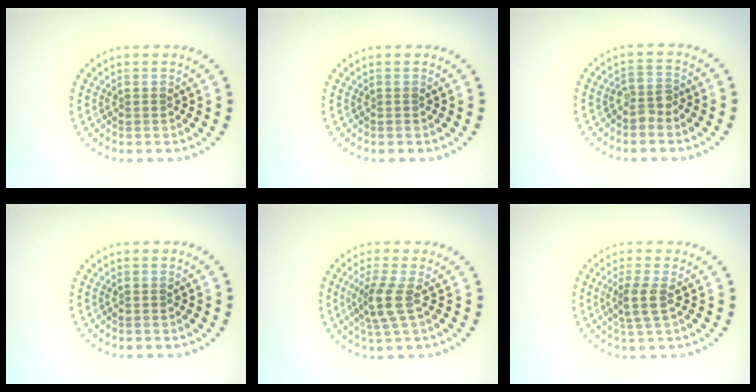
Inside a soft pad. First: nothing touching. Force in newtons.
{"total": 0.0}
{"total": 1.8, "press": 1.6, "slide": 0.9}
{"total": 0.0}
{"total": 2.9, "press": 2.2, "slide": 1.8}
{"total": 2.1, "press": 1.7, "slide": 1.2}